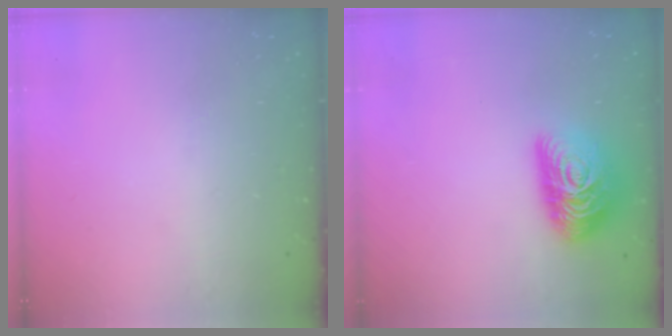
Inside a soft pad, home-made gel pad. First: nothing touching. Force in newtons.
{"total": 15.7, "press": 15.7, "slide": 0.9}